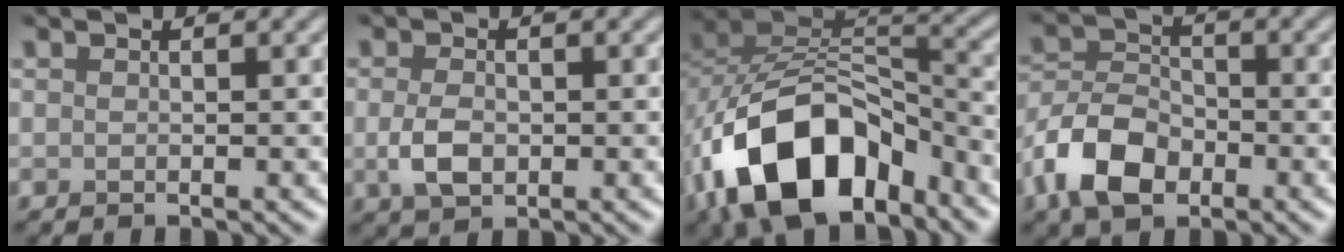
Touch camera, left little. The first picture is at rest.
{"total": 2.8, "force": [-0.4, 1.8, 2.1], "torque": [-0.045, -0.004, -0.008]}
{"total": 12.7, "force": [-6.7, 7.0, 8.1], "torque": [-0.150, -0.002, -0.127]}
{"total": 6.6, "force": [-3.4, 4.1, 4.0], "torque": [-0.081, 0.002, -0.073]}